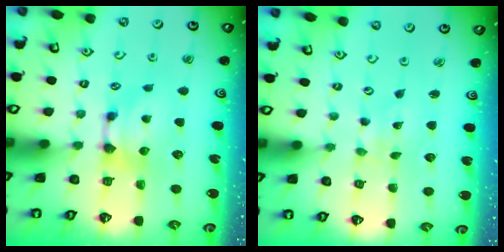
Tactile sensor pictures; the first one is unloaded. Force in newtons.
{"total": 6.8, "press": 6.8, "slide": 0.4}